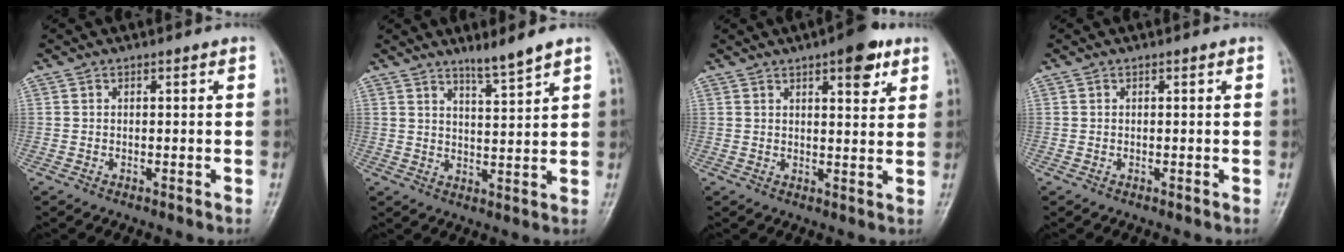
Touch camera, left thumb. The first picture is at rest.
{"total": 5.0, "force": [4.1, -0.4, 2.9], "torque": [-0.048, -0.039, 0.075]}
{"total": 7.6, "force": [4.2, 2.7, 5.7], "torque": [-0.057, -0.016, 0.052]}
{"total": 0.0}